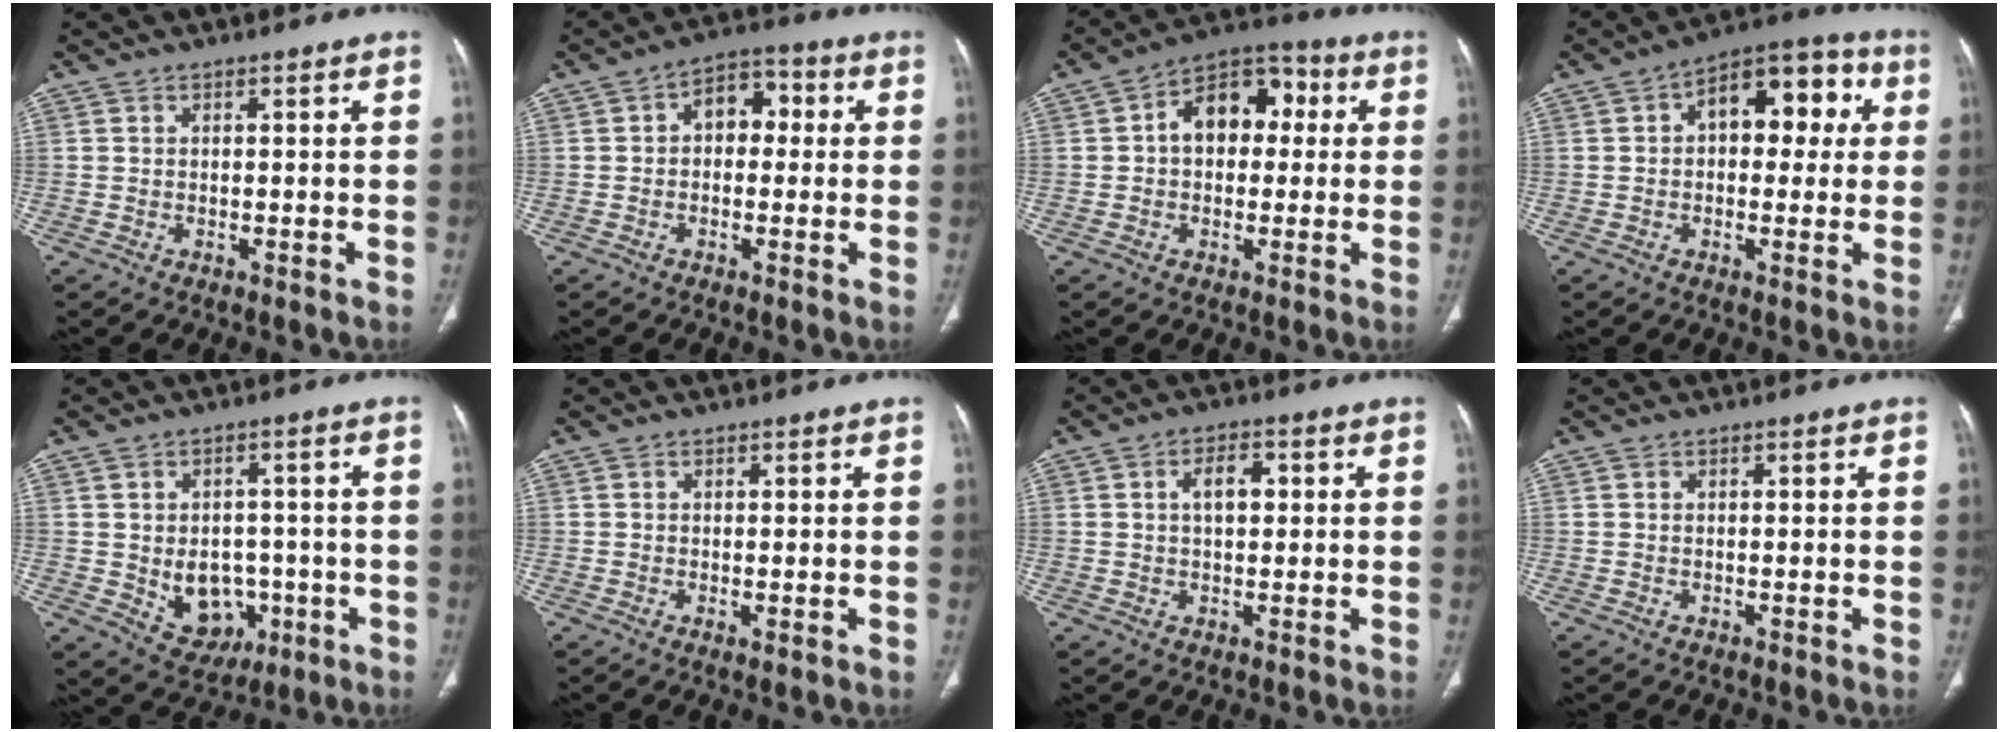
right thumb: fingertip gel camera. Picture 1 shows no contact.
{"total": 7.2, "force": [0.8, 4.9, 5.3], "torque": [-0.051, 0.026, 0.003]}
{"total": 11.7, "force": [1.7, 8.0, 8.4], "torque": [-0.093, 0.032, 0.016]}
{"total": 13.2, "force": [2.8, 7.8, 10.3], "torque": [-0.104, 0.036, 0.033]}
{"total": 9.5, "force": [-2.0, 7.4, 5.6], "torque": [-0.042, 0.011, -0.010]}
{"total": 0.8, "force": [-0.1, 0.3, 0.7], "torque": [-0.018, -0.005, -0.002]}
{"total": 4.8, "force": [1.0, 2.6, 3.9], "torque": [-0.061, 0.006, 0.016]}
{"total": 0.0}